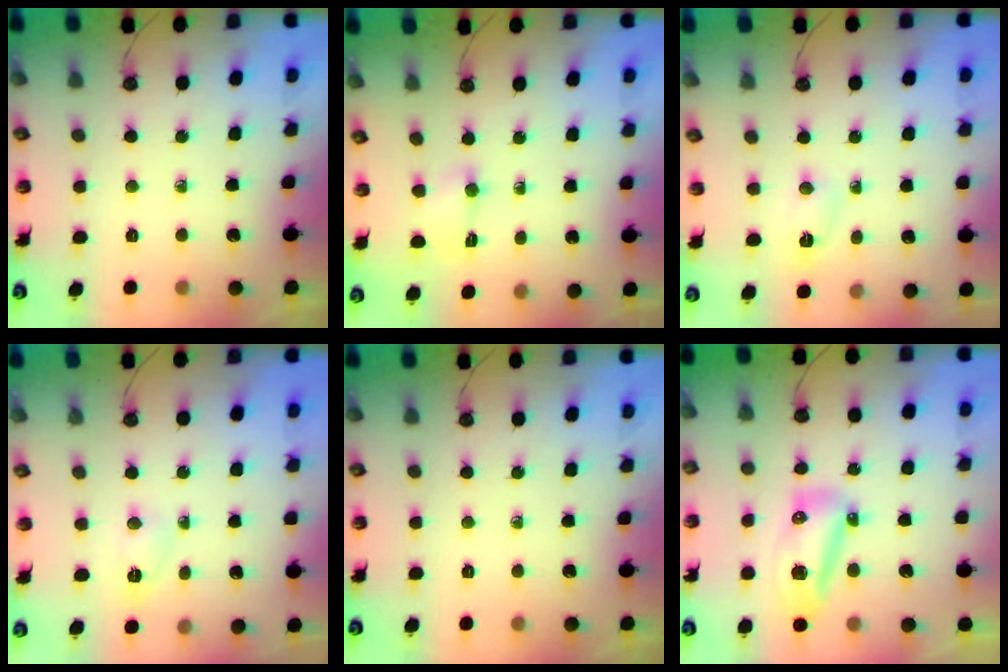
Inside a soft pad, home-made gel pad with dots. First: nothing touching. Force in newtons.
{"total": 3.5, "press": 3.4, "slide": 0.8}
{"total": 2.2, "press": 2.1, "slide": 0.6}
{"total": 3.2, "press": 3.2, "slide": 0.7}
{"total": 0.0}
{"total": 17.3, "press": 12.3, "slide": 12.1}